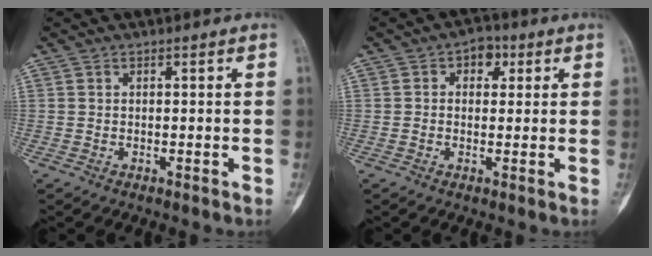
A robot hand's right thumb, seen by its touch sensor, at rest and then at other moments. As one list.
[{"total": 4.0, "force": [1.4, 2.9, 2.4], "torque": [-0.008, 0.003, 0.013]}]